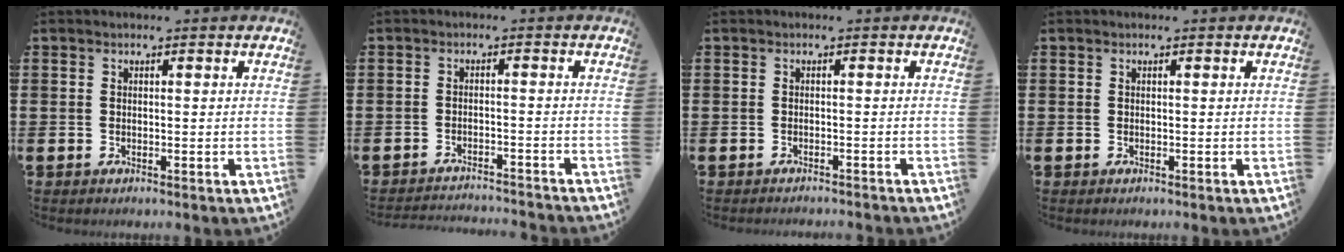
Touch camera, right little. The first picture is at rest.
{"total": 2.1, "force": [-2.1, -0.2, 0.0], "torque": [-0.003, 0.003, -0.046]}
{"total": 0.7, "force": [-0.7, -0.1, 0.0], "torque": [-0.001, -0.001, -0.015]}
{"total": 0.0}